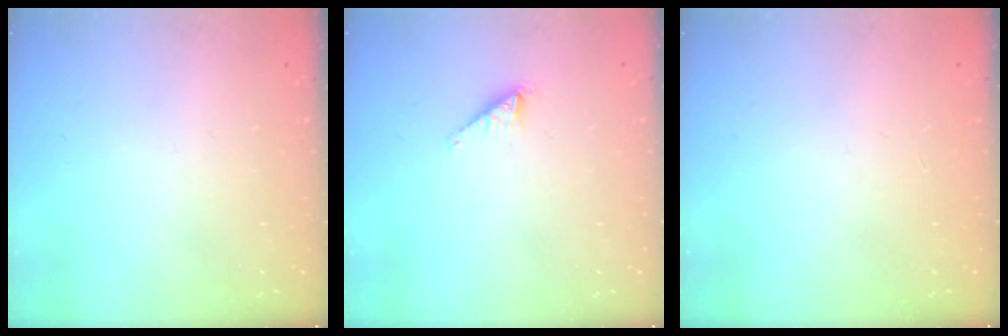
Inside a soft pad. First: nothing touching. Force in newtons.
{"total": 0.8, "press": 0.8, "slide": 0.1}
{"total": 0.0}